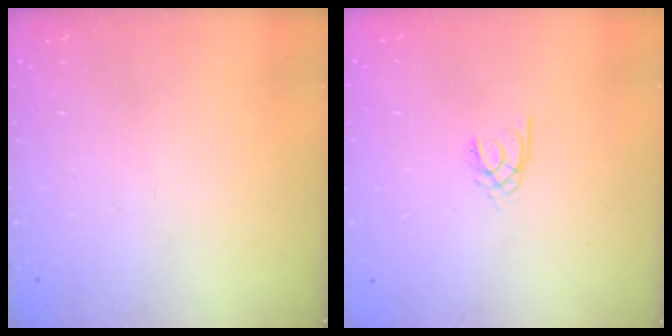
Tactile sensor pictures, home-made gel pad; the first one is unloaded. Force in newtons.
{"total": 1.9, "press": 1.9, "slide": 0.3}